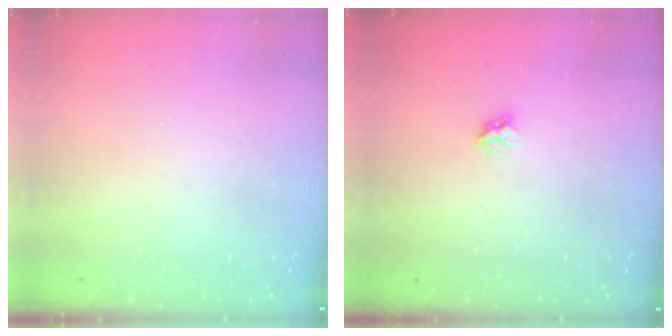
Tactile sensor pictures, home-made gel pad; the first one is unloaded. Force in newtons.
{"total": 2.8, "press": 2.8, "slide": 0.5}